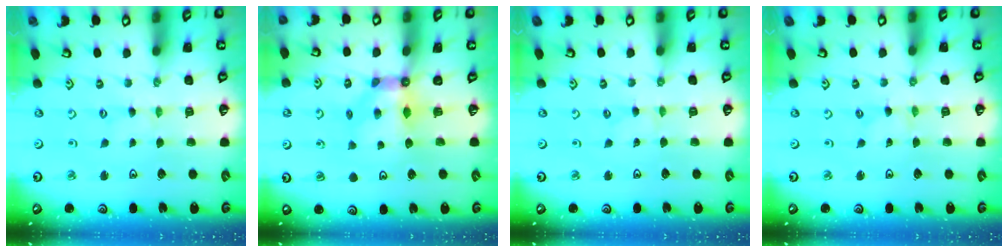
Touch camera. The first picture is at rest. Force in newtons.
{"total": 6.7, "press": 6.7, "slide": 0.1}
{"total": 0.0}
{"total": 0.0}